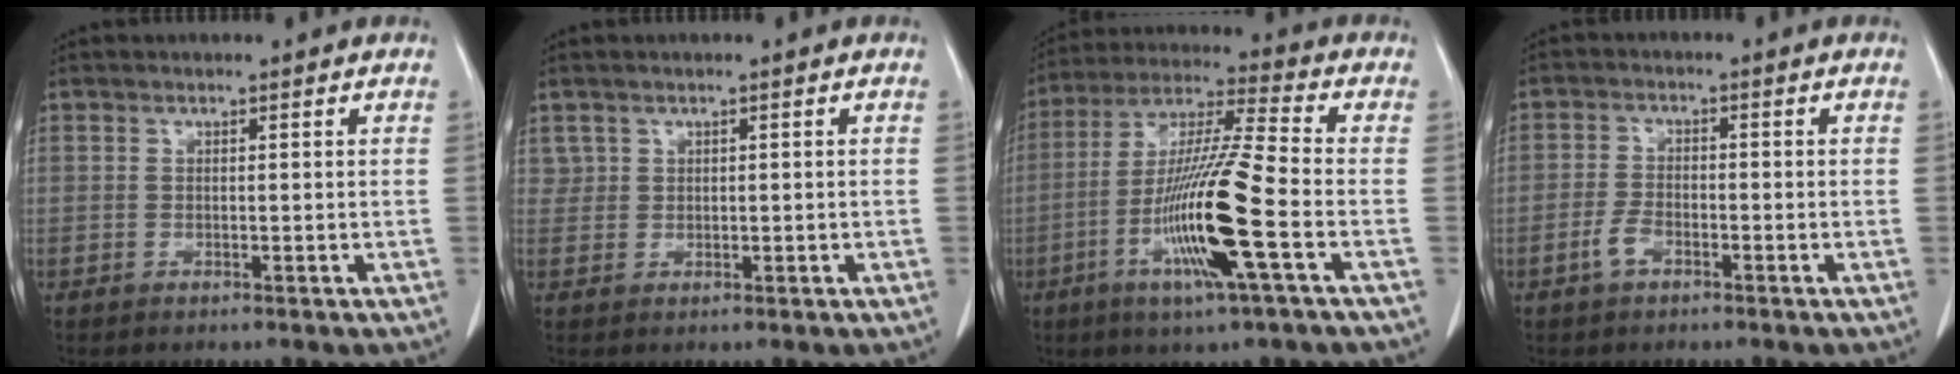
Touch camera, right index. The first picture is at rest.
{"total": 1.3, "force": [0.7, 1.1, 0.0], "torque": [0.007, 0.005, 0.010]}
{"total": 15.9, "force": [-5.1, 0.0, 15.1], "torque": [-0.301, -0.014, -0.101]}
{"total": 3.1, "force": [-1.8, 1.5, 2.1], "torque": [-0.046, 0.003, -0.036]}